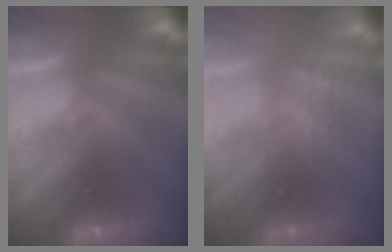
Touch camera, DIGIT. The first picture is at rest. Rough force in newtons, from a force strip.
{"total": 2.8}